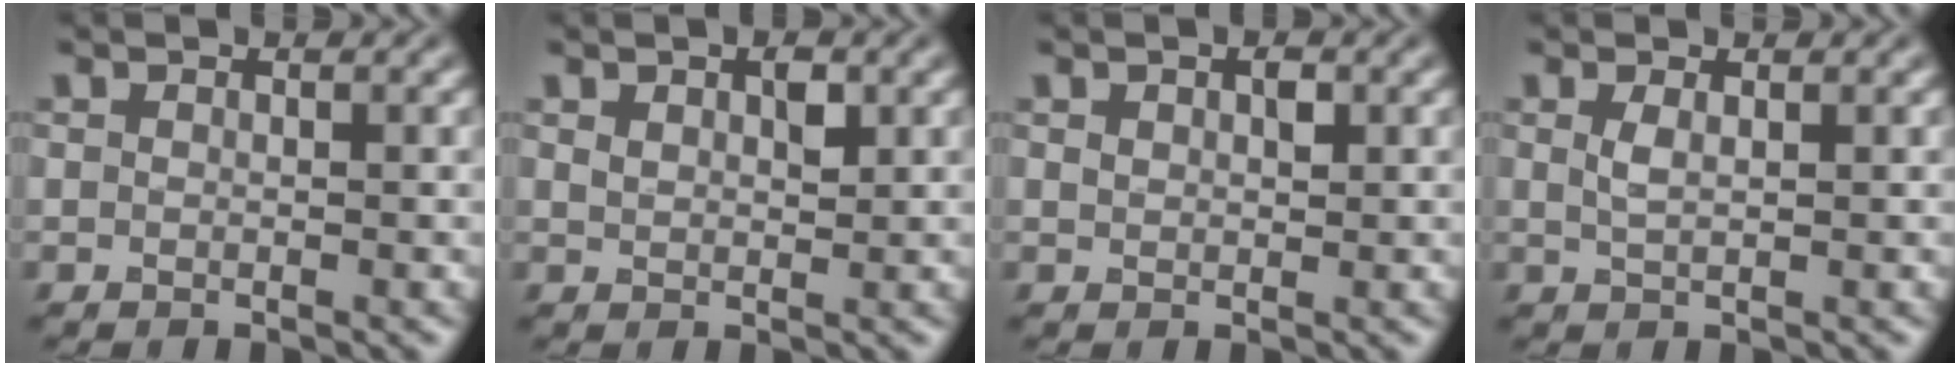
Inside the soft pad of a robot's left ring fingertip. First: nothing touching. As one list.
[{"total": 1.7, "force": [0.8, 0.9, 1.2], "torque": [-0.021, 0.001, 0.017]}, {"total": 1.4, "force": [0.6, 0.8, 1.0], "torque": [-0.018, 0.002, 0.012]}, {"total": 1.1, "force": [0.5, 0.3, 1.0], "torque": [-0.025, 0.000, 0.011]}]